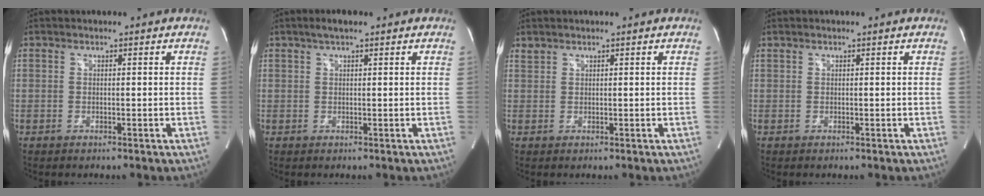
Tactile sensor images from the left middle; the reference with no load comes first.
{"total": 2.3, "force": [1.6, 0.5, 1.6], "torque": [-0.034, 0.012, 0.026]}
{"total": 0.9, "force": [0.9, 0.2, 0.0], "torque": [-0.006, 0.007, 0.022]}
{"total": 0.0}